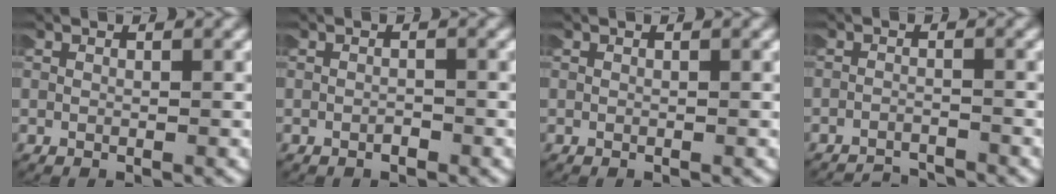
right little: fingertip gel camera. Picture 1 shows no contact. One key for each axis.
{"total": 0.6, "fx": -0.6, "fy": 0.1, "fz": -0.2, "tx": -0.003, "ty": -0.002, "tz": -0.007}
{"total": 0.0}
{"total": 3.3, "fx": -3.3, "fy": 0.3, "fz": 0.1, "tx": -0.005, "ty": -0.015, "tz": -0.051}